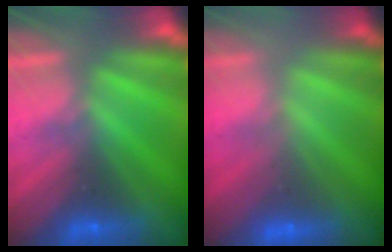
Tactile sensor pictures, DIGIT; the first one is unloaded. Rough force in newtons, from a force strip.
{"total": 2.3}